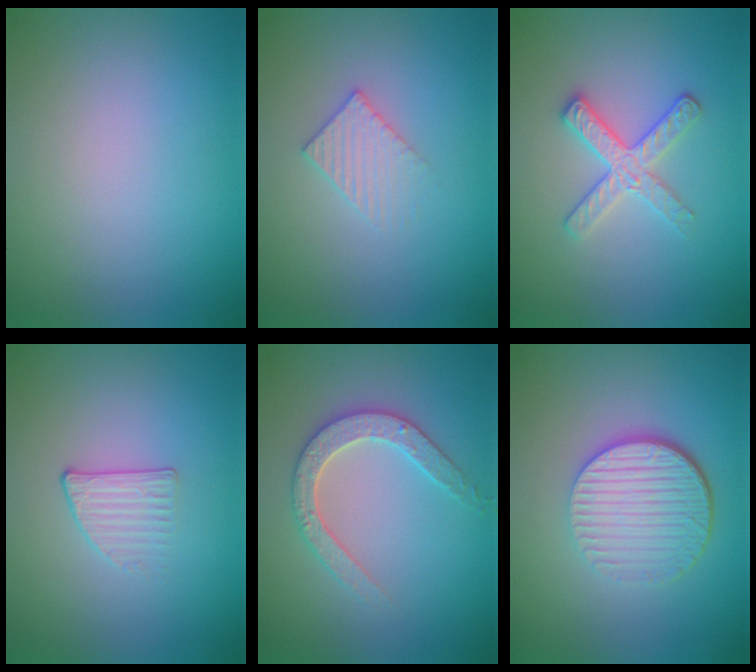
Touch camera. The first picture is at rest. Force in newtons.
{"total": 2.1, "press": 2.0, "slide": 0.3}
{"total": 3.1, "press": 2.9, "slide": 1.1}
{"total": 1.6, "press": 1.1, "slide": 1.1}
{"total": 3.0, "press": 2.9, "slide": 0.6}
{"total": 6.0, "press": 4.2, "slide": 4.3}